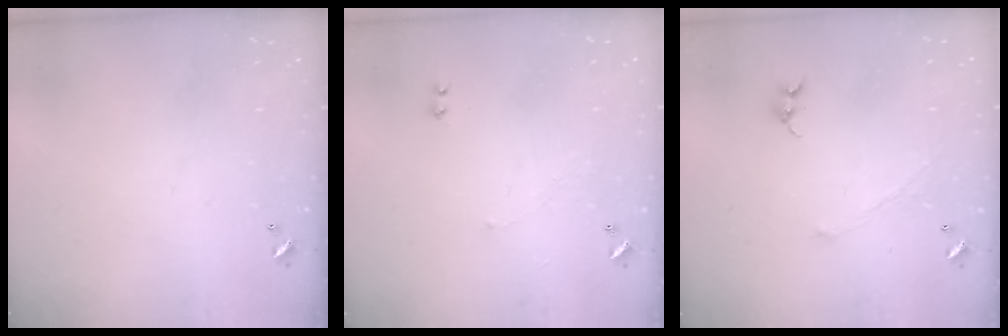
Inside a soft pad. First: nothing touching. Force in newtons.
{"total": 1.6, "press": 1.5, "slide": 0.6}
{"total": 0.8, "press": 0.7, "slide": 0.5}